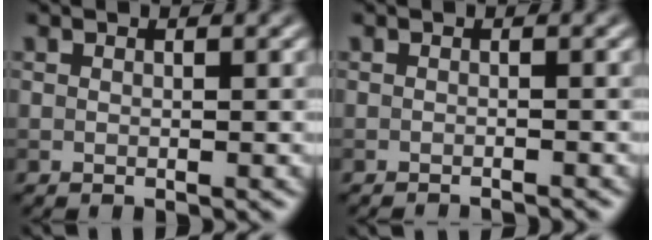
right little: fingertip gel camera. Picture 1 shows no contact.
{"total": 1.9, "force": [-1.8, 0.3, 0.7], "torque": [0.000, 0.000, -0.025]}